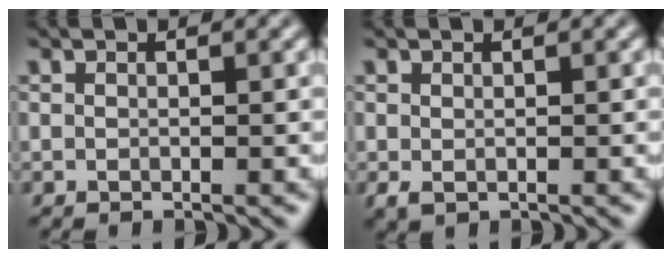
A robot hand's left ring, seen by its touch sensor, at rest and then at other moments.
{"total": 0.9, "force": [-0.3, 0.6, 0.6], "torque": [-0.016, -0.007, -0.002]}